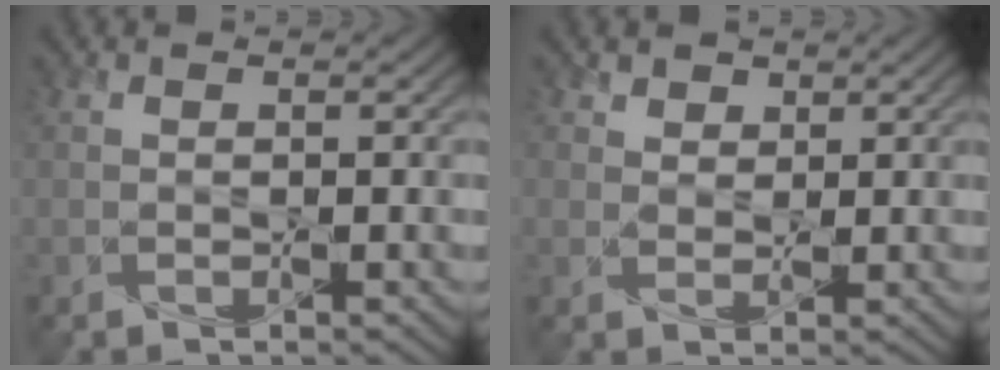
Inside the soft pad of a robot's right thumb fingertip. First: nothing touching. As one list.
[{"total": 1.9, "force": [1.3, 1.4, 0.0], "torque": [-0.001, -0.002, 0.014]}]